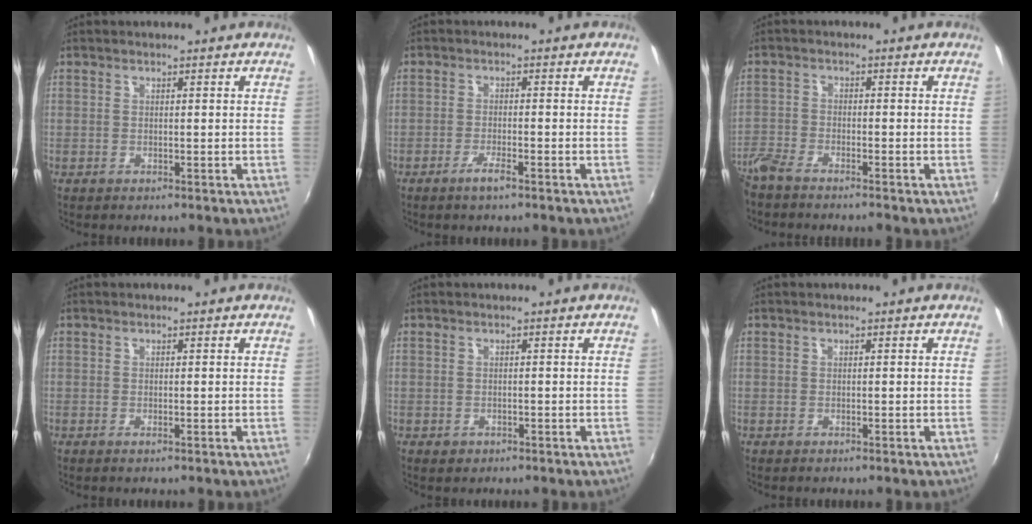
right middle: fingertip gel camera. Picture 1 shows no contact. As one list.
[{"total": 2.8, "force": [-2.0, 0.3, 2.0], "torque": [-0.048, -0.004, -0.040]}, {"total": 5.0, "force": [-4.6, 0.8, 1.9], "torque": [-0.057, -0.015, -0.096]}, {"total": 0.0}, {"total": 1.3, "force": [-0.6, 1.0, 0.4], "torque": [-0.008, -0.004, -0.007]}, {"total": 0.0}]